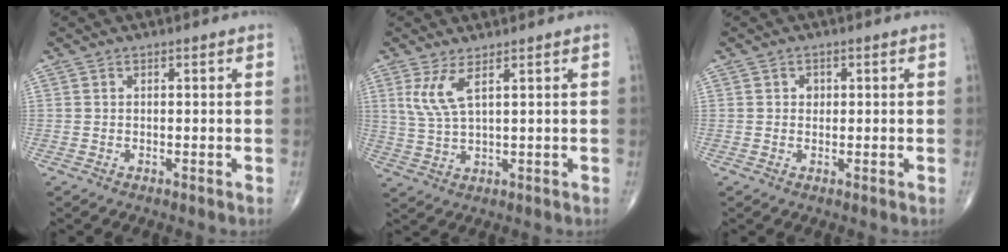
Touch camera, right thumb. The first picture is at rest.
{"total": 5.3, "force": [2.5, 1.2, 4.5], "torque": [-0.108, -0.016, 0.060]}
{"total": 1.4, "force": [0.3, 1.2, 0.6], "torque": [-0.001, 0.002, 0.003]}